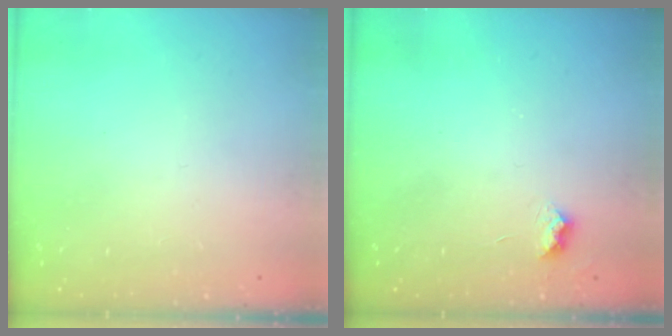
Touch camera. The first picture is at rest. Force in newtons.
{"total": 3.6, "press": 3.5, "slide": 0.6}